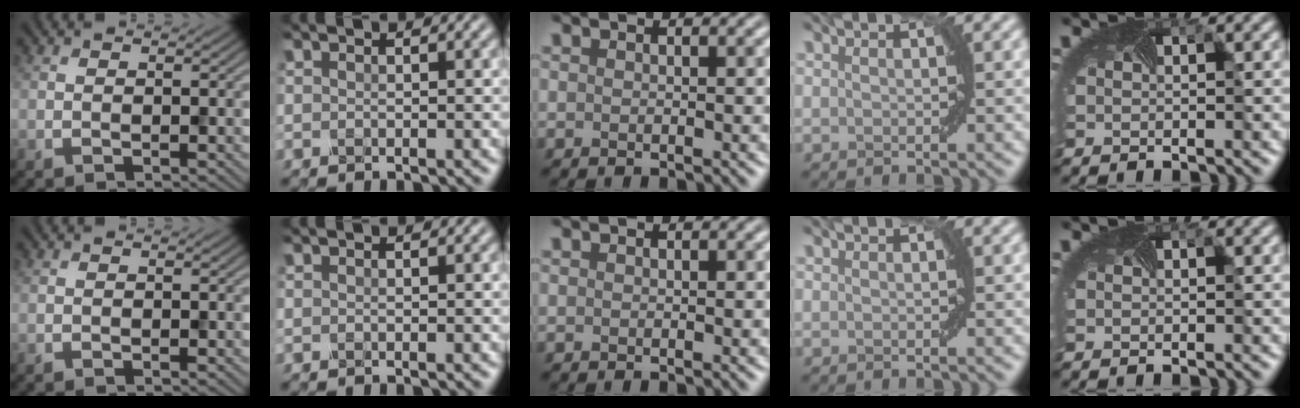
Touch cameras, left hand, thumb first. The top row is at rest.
{}